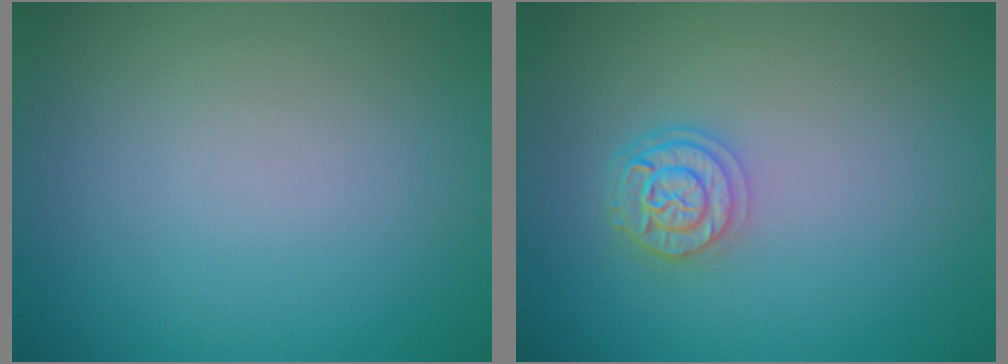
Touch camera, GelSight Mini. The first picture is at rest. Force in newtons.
{"total": 2.8, "press": 2.3, "slide": 1.5}